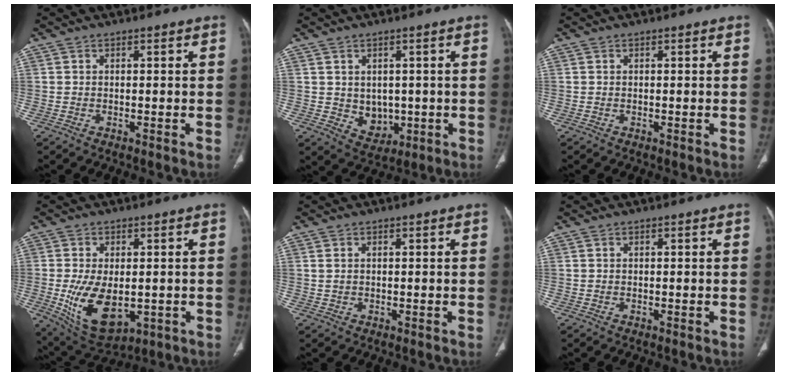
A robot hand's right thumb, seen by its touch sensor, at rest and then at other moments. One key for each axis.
{"total": 5.5, "fx": -0.1, "fy": 4.5, "fz": 3.1, "tx": -0.022, "ty": -0.008, "tz": 0.016}
{"total": 0.0}
{"total": 12.7, "fx": -2.2, "fy": 7.2, "fz": 10.2, "tx": -0.171, "ty": -0.013, "tz": -0.014}
{"total": 0.9, "fx": 0.3, "fy": 0.5, "fz": 0.6, "tx": -0.019, "ty": 0.005, "tz": 0.011}
{"total": 0.0}